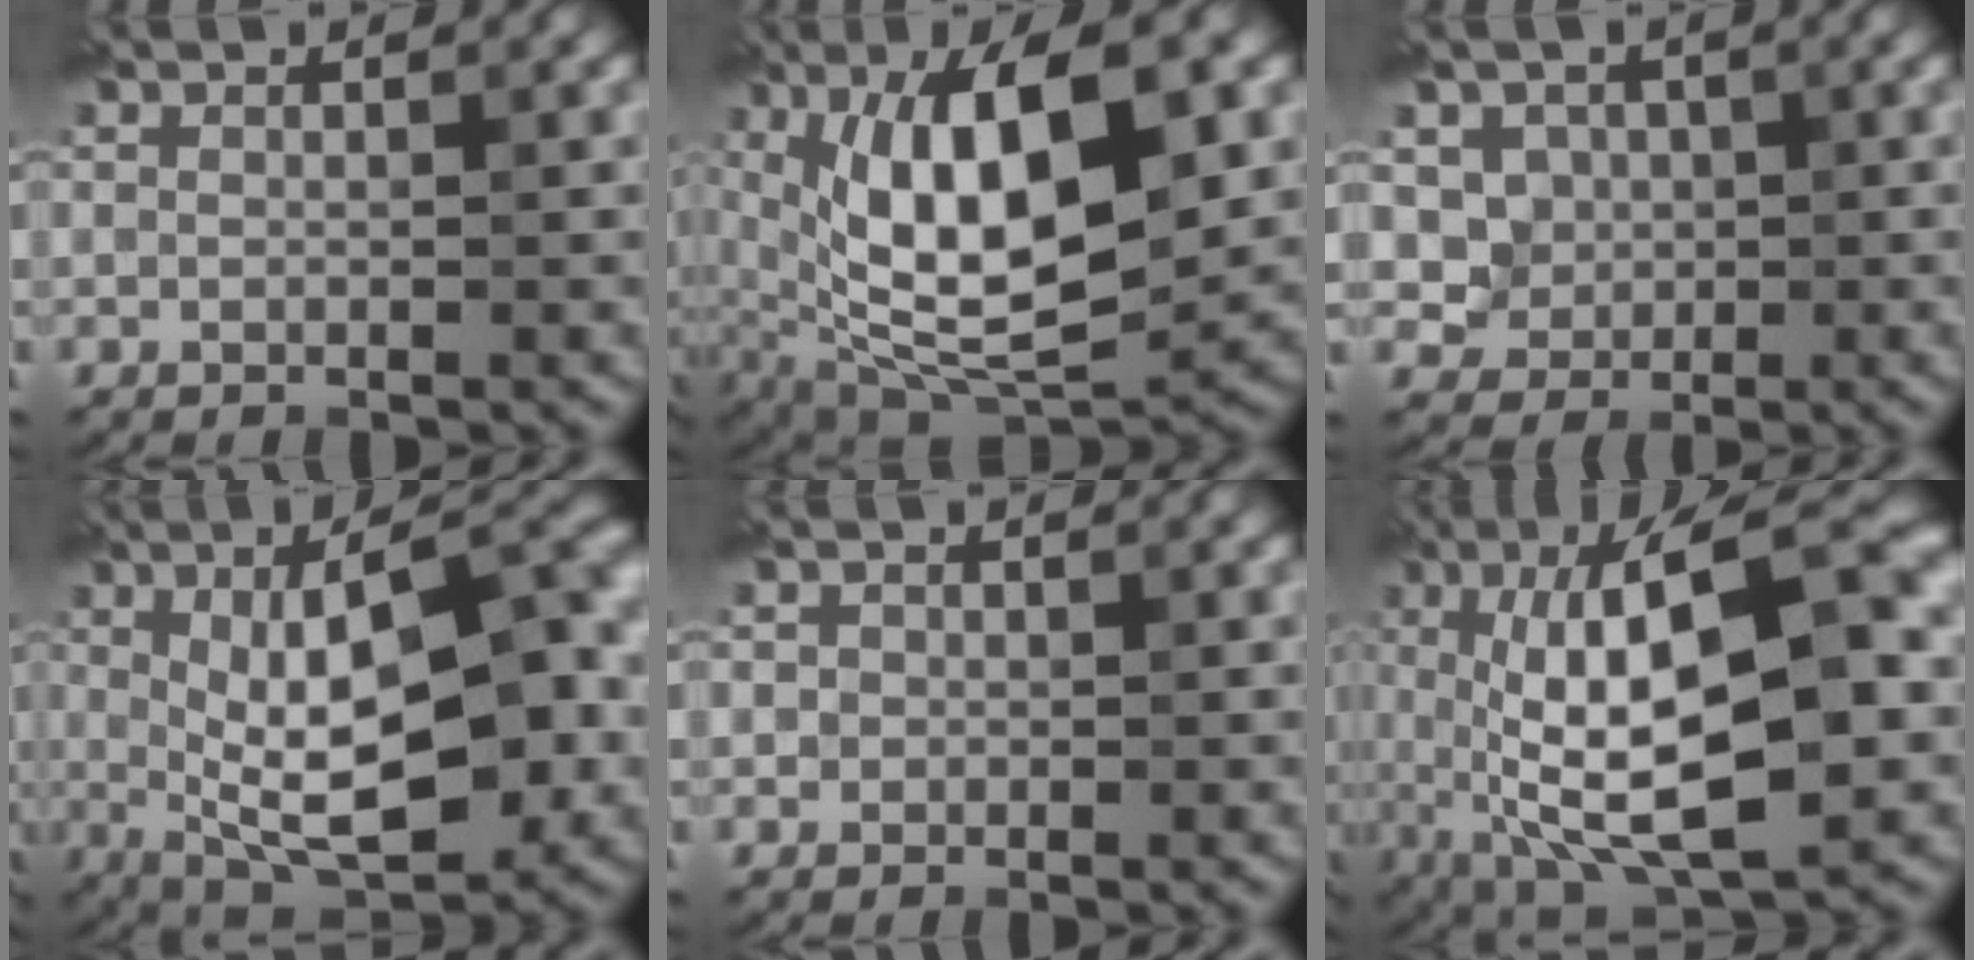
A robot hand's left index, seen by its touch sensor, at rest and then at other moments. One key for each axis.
{"total": 14.2, "fx": 2.1, "fy": 5.8, "fz": 12.8, "tx": -0.210, "ty": 0.003, "tz": 0.033}
{"total": 3.1, "fx": 0.8, "fy": 2.8, "fz": 1.0, "tx": -0.021, "ty": -0.014, "tz": 0.030}
{"total": 14.0, "fx": 0.0, "fy": 5.3, "fz": 13.0, "tx": -0.180, "ty": 0.008, "tz": -0.008}
{"total": 0.8, "fx": 0.1, "fy": 0.8, "fz": 0.1, "tx": 0.005, "ty": -0.002, "tz": -0.001}
{"total": 15.8, "fx": 0.2, "fy": 5.5, "fz": 14.8, "tx": -0.225, "ty": 0.019, "tz": -0.003}